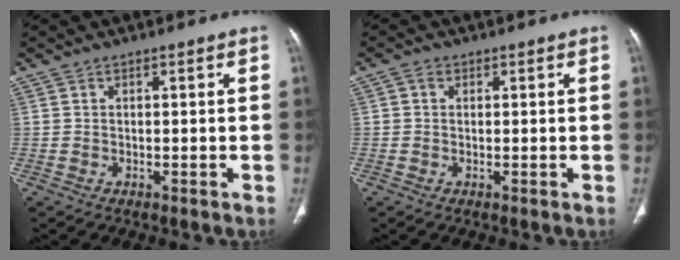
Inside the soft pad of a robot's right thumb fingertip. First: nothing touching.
{"total": 1.3, "force": [0.4, 1.1, 0.6], "torque": [-0.007, 0.003, 0.003]}